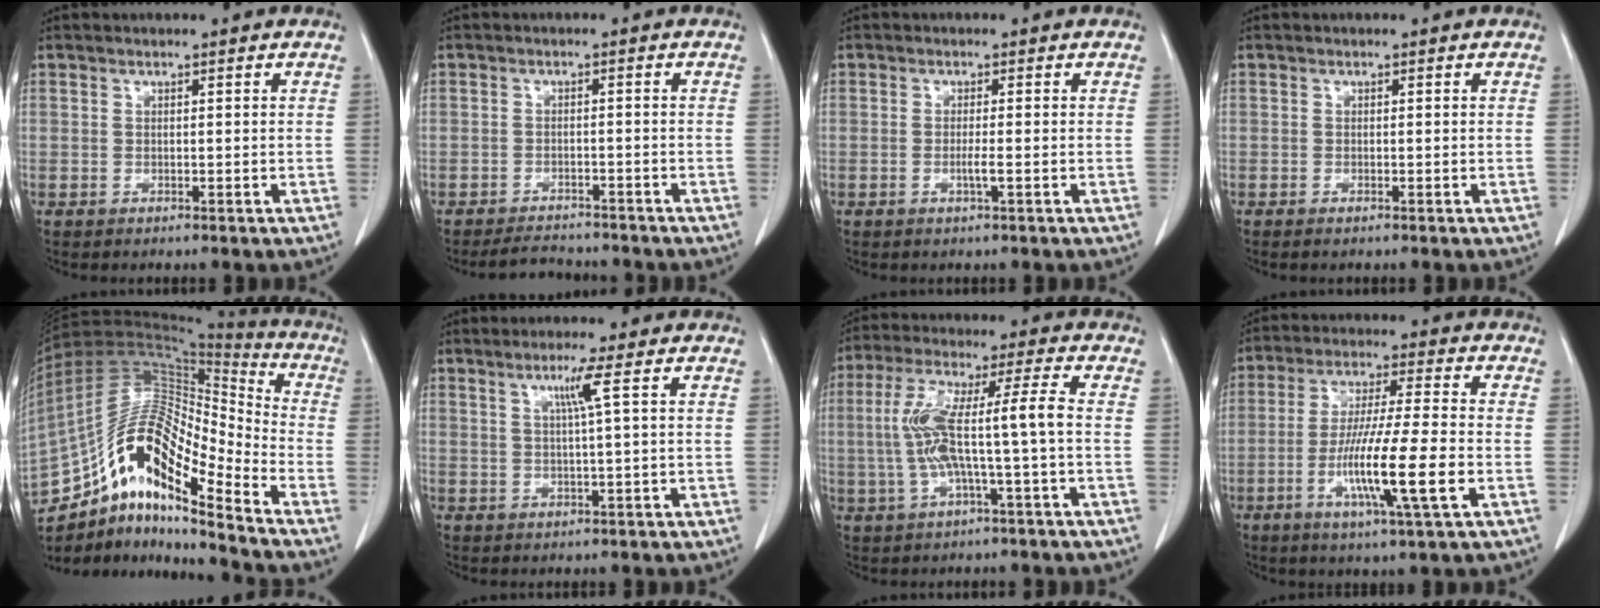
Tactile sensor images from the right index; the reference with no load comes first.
{"total": 4.5, "force": [-4.3, 1.2, 0.5], "torque": [-0.007, -0.006, -0.068]}
{"total": 1.7, "force": [-0.6, -0.2, 1.6], "torque": [-0.032, -0.003, -0.012]}
{"total": 0.7, "force": [-0.5, 0.0, 0.5], "torque": [-0.011, -0.001, -0.009]}
{"total": 19.2, "force": [-12.3, 4.5, 14.0], "torque": [-0.267, 0.037, -0.214]}
{"total": 3.5, "force": [1.2, -1.1, 3.0], "torque": [-0.062, -0.002, 0.025]}
{"total": 10.5, "force": [-1.1, -0.1, 10.4], "torque": [-0.212, 0.027, -0.022]}
{"total": 12.9, "force": [-3.9, -0.2, 12.3], "torque": [-0.234, -0.017, -0.075]}